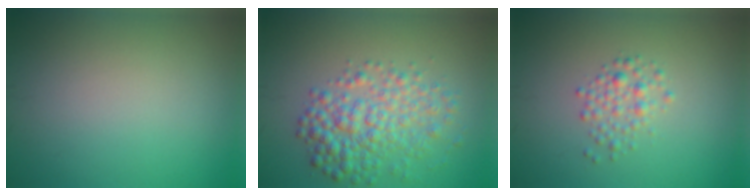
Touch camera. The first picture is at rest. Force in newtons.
{"total": 5.1, "press": 5.1, "slide": 0.1}
{"total": 2.0, "press": 2.0, "slide": 0.0}